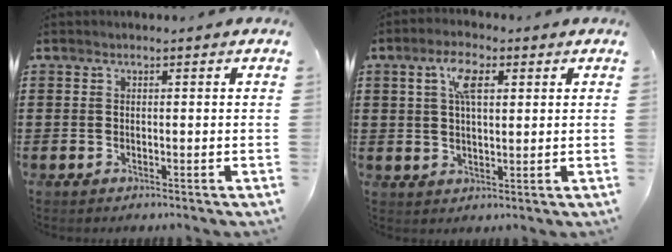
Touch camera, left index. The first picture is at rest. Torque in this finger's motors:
{"motor_torque": [0.58, 0.43, 0.36, 0.03]}